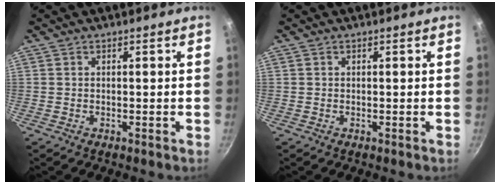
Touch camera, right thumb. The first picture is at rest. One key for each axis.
{"total": 0.0}